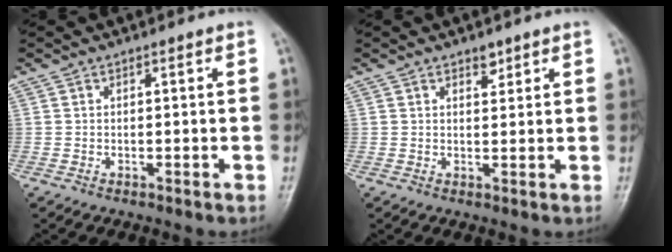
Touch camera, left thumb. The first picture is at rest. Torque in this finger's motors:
{"motor_torque": [2.13, 1.56, 0.16, -0.09, 0.02]}